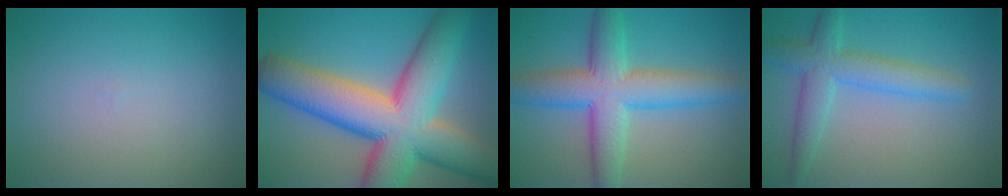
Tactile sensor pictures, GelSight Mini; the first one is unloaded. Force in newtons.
{"total": 15.2, "press": 15.2, "slide": 0.9}
{"total": 7.9, "press": 7.9, "slide": 0.2}
{"total": 4.5, "press": 4.5, "slide": 0.1}